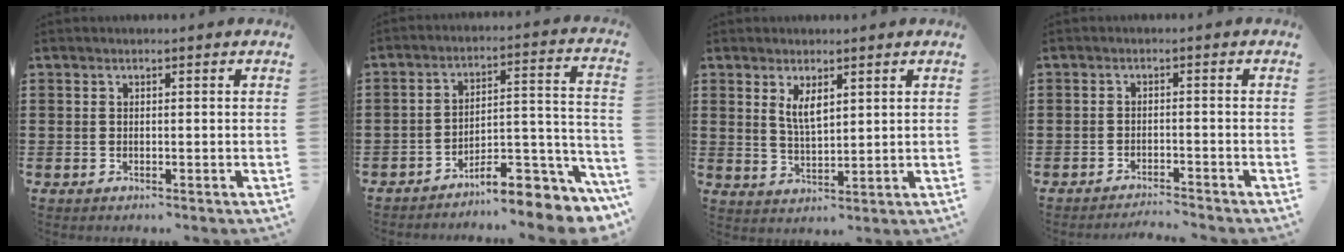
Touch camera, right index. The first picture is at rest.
{"total": 8.9, "force": [-7.5, 2.0, 4.2], "torque": [-0.044, 0.014, -0.142]}
{"total": 3.7, "force": [1.8, 1.4, 2.9], "torque": [-0.061, 0.003, 0.032]}
{"total": 2.1, "force": [-2.1, -0.2, 0.2], "torque": [-0.007, 0.002, -0.045]}